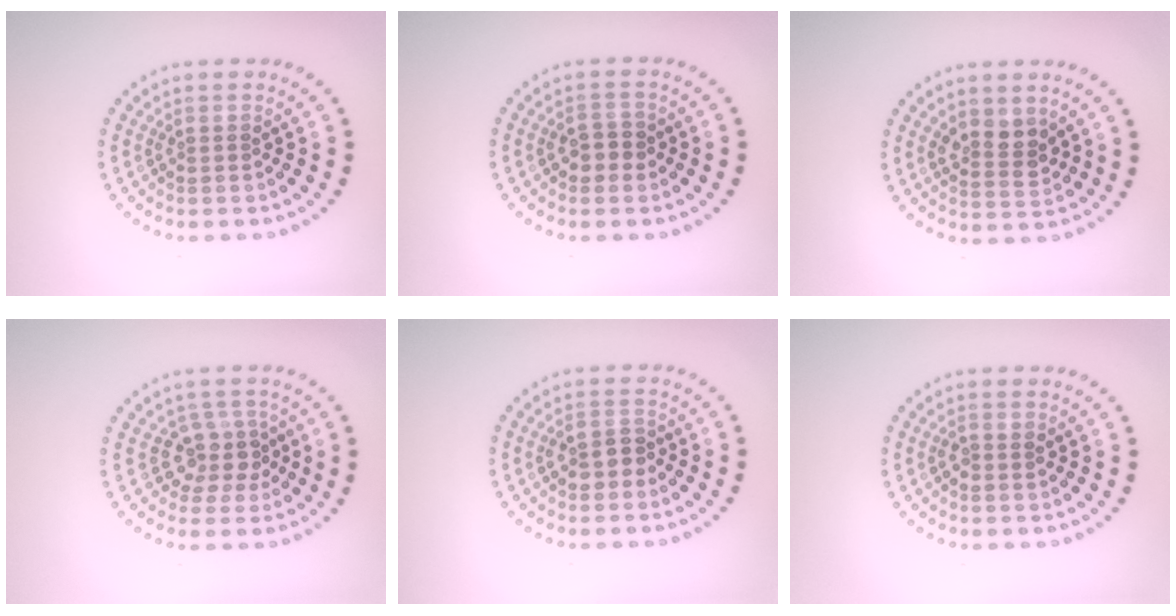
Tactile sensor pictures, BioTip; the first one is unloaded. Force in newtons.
{"total": 1.9, "press": 1.8, "slide": 0.4}
{"total": 2.6, "press": 2.4, "slide": 1.0}
{"total": 2.9, "press": 2.3, "slide": 1.7}
{"total": 2.1, "press": 2.0, "slide": 0.4}
{"total": 0.8, "press": 0.8, "slide": 0.1}